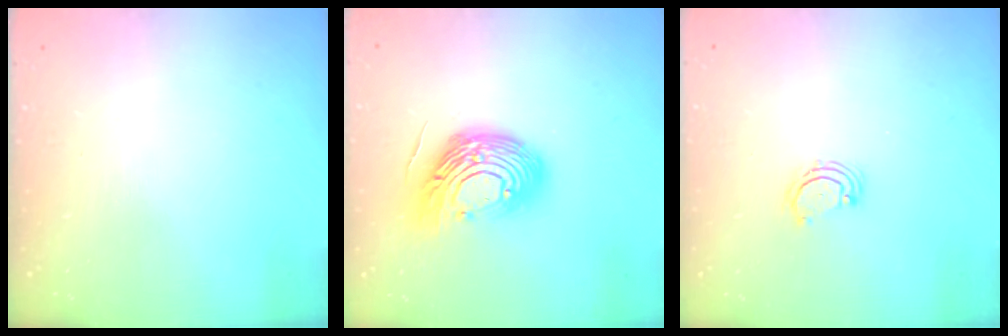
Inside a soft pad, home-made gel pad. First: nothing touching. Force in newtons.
{"total": 17.4, "press": 17.3, "slide": 2.1}
{"total": 3.1, "press": 3.1, "slide": 0.5}